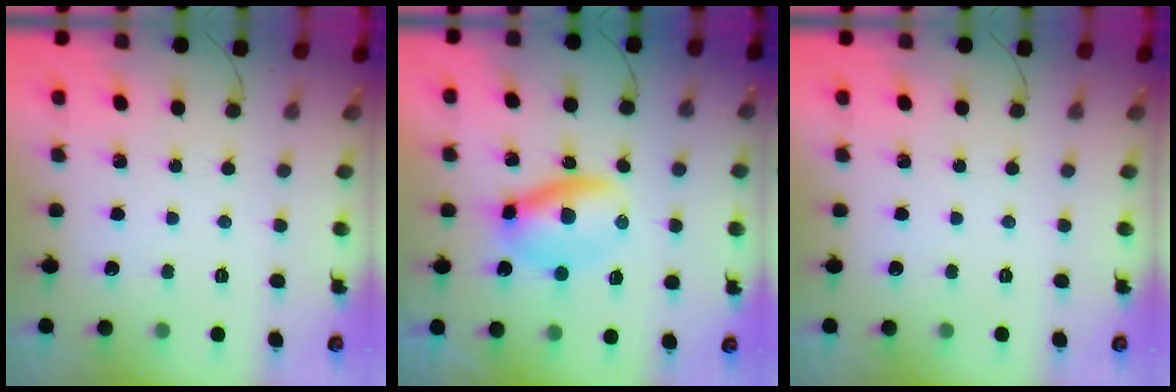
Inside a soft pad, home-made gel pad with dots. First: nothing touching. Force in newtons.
{"total": 6.4, "press": 6.2, "slide": 1.5}
{"total": 0.0}